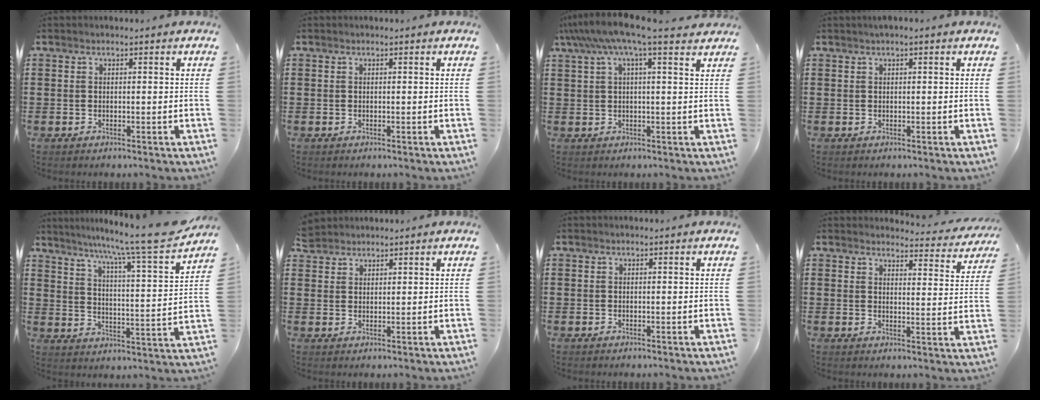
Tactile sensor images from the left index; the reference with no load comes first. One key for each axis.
{"total": 0.0}
{"total": 6.7, "fx": 4.6, "fy": 0.5, "fz": 4.9, "tx": -0.110, "ty": -0.009, "tz": 0.079}
{"total": 0.6, "fx": 0.4, "fy": 0.0, "fz": 0.5, "tx": -0.009, "ty": 0.000, "tz": 0.007}
{"total": 9.1, "fx": 7.8, "fy": -0.9, "fz": 4.6, "tx": -0.103, "ty": -0.065, "tz": 0.121}
{"total": 2.3, "fx": 2.1, "fy": 0.7, "fz": -0.1, "tx": -0.005, "ty": 0.002, "tz": 0.044}
{"total": 0.0}
{"total": 3.6, "fx": 3.5, "fy": 0.3, "fz": 0.8, "tx": -0.023, "ty": -0.024, "tz": 0.060}